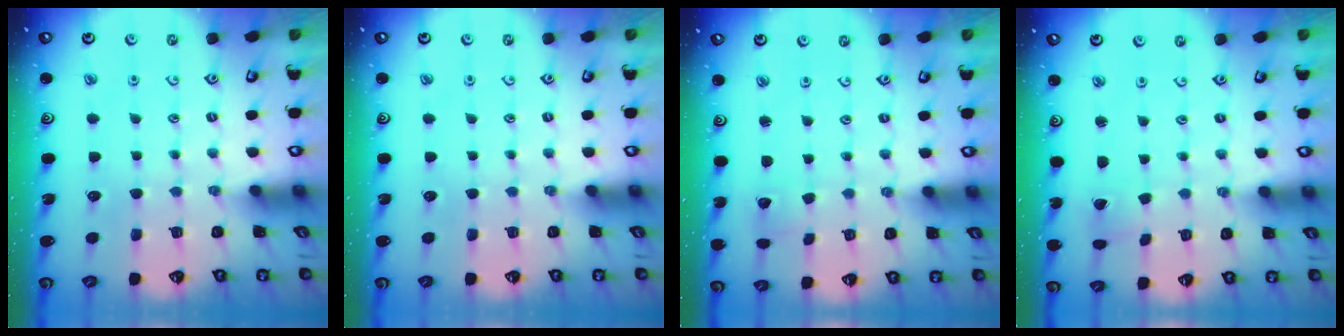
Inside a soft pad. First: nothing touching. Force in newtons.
{"total": 0.0}
{"total": 2.3, "press": 2.3, "slide": 0.1}
{"total": 0.7, "press": 0.7, "slide": 0.1}